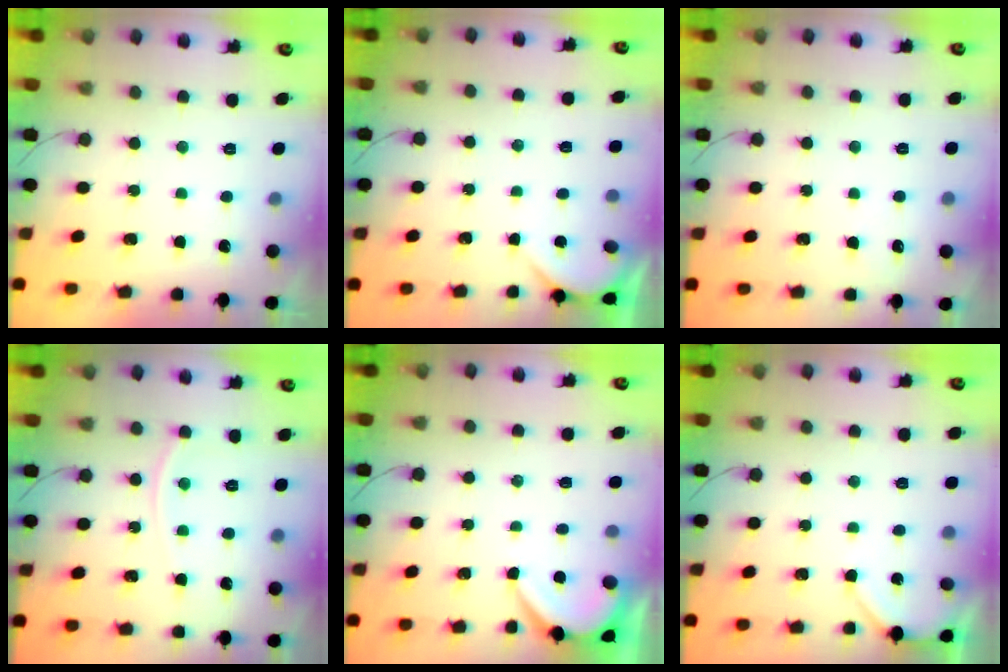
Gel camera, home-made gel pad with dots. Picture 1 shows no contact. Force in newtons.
{"total": 0.6, "press": 0.6, "slide": 0.1}
{"total": 1.7, "press": 1.7, "slide": 0.3}
{"total": 6.6, "press": 6.5, "slide": 0.8}
{"total": 2.6, "press": 2.6, "slide": 0.3}
{"total": 3.1, "press": 3.1, "slide": 0.2}